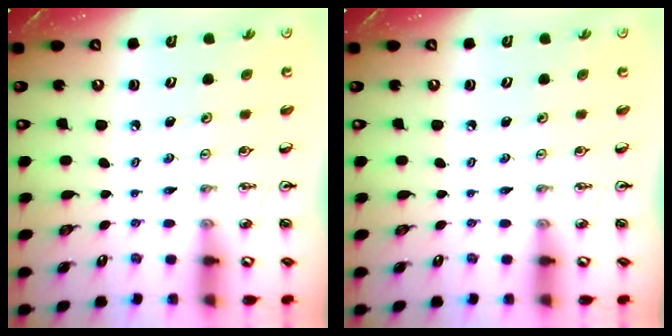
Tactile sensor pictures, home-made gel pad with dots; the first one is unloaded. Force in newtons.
{"total": 0.0}